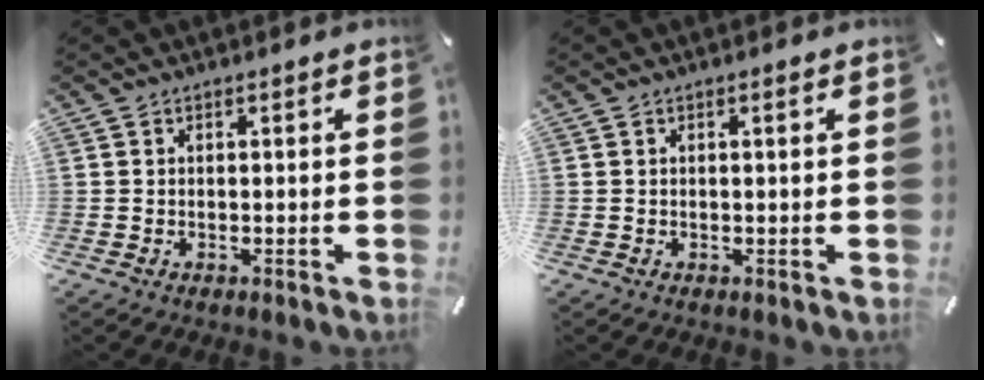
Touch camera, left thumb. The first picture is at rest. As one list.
[{"total": 1.0, "force": [0.2, 0.0, 1.0], "torque": [-0.017, 0.000, 0.002]}]